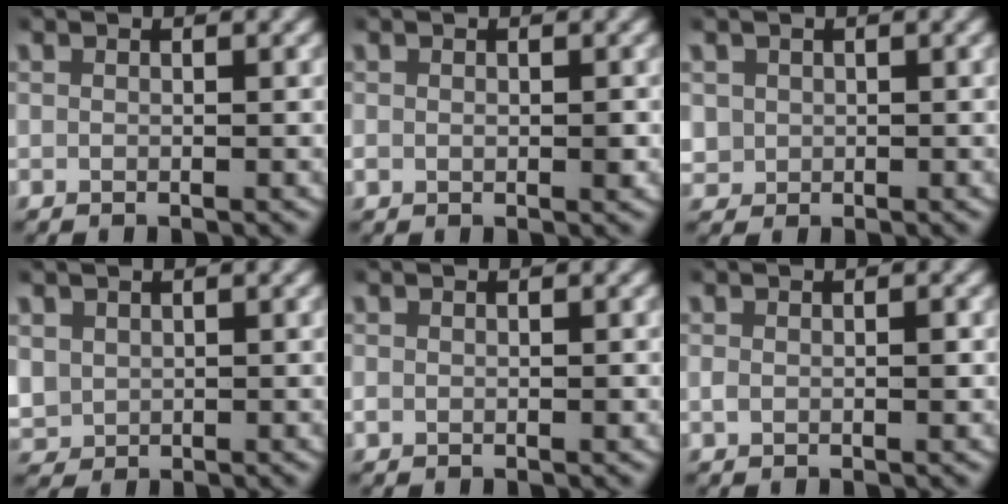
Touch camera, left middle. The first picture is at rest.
{"total": 1.2, "force": [-0.2, 0.9, 0.7], "torque": [-0.015, 0.000, -0.001]}
{"total": 2.9, "force": [0.3, 2.8, 0.9], "torque": [-0.039, -0.012, 0.011]}
{"total": 3.4, "force": [0.7, 3.1, 1.2], "torque": [-0.048, -0.011, 0.023]}
{"total": 0.7, "force": [-0.2, 0.6, 0.3], "torque": [-0.005, -0.001, -0.004]}
{"total": 0.8, "force": [-0.1, 0.5, 0.6], "torque": [-0.014, -0.002, -0.001]}